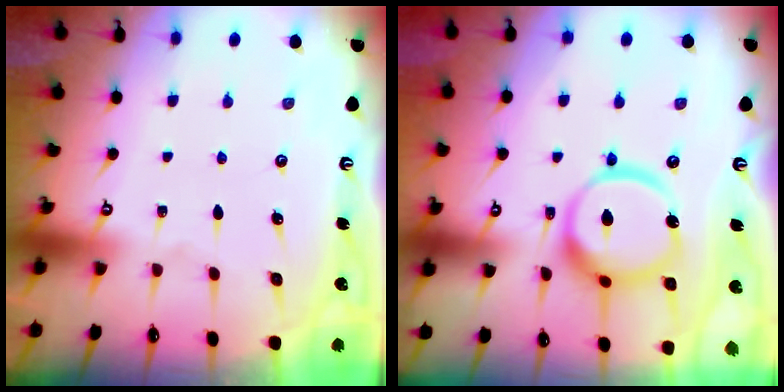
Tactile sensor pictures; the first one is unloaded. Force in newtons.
{"total": 15.6, "press": 15.5, "slide": 1.8}